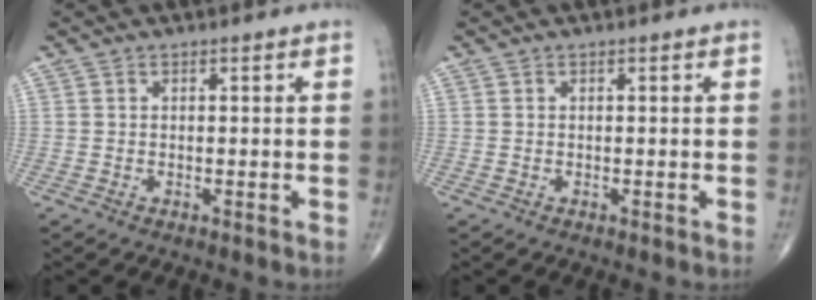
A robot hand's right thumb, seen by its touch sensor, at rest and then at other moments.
{"total": 0.0}